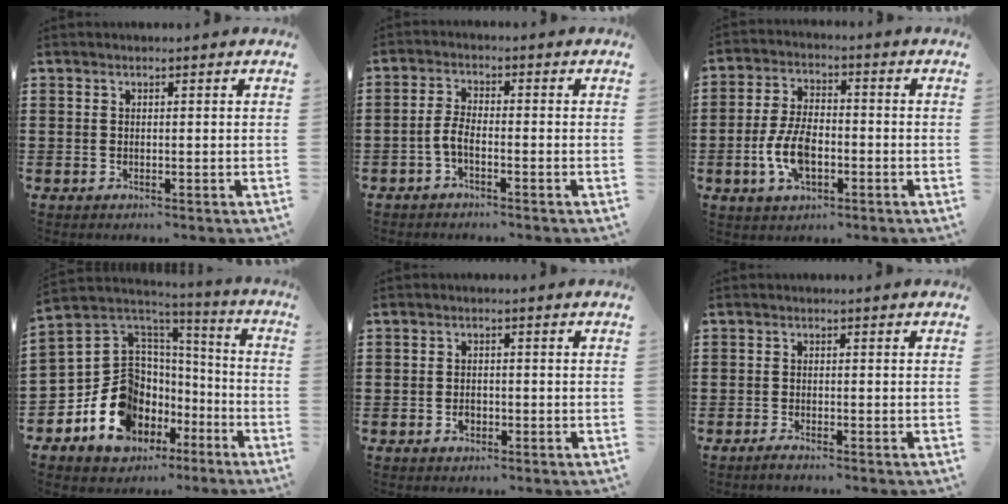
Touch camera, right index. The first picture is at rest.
{"total": 2.9, "force": [-1.6, 0.8, 2.3], "torque": [-0.055, 0.000, -0.034]}
{"total": 8.0, "force": [-2.2, 4.2, 6.4], "torque": [-0.150, 0.003, -0.048]}
{"total": 13.5, "force": [-5.6, 10.8, 5.6], "torque": [-0.142, -0.001, -0.100]}
{"total": 1.6, "force": [-0.7, 1.1, 0.9], "torque": [-0.020, 0.000, -0.014]}
{"total": 1.1, "force": [-1.0, 0.0, 0.5], "torque": [-0.010, -0.005, -0.018]}